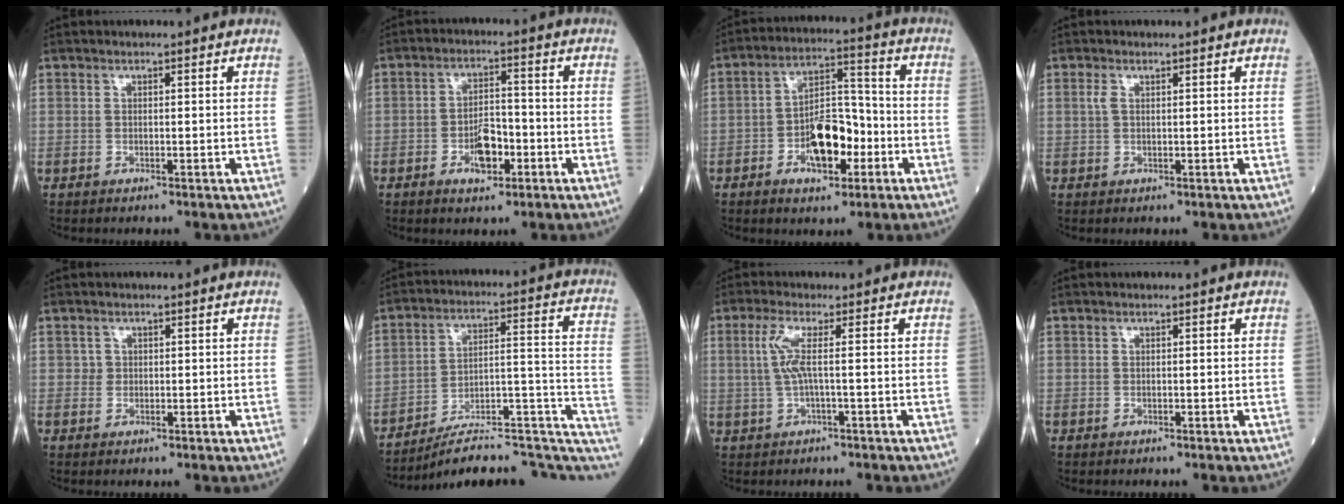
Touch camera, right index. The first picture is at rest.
{"total": 5.6, "force": [-2.3, 2.3, 4.5], "torque": [-0.082, 0.003, -0.038]}
{"total": 9.7, "force": [-3.5, 4.2, 8.1], "torque": [-0.144, 0.017, -0.057]}
{"total": 1.1, "force": [0.5, 0.5, 0.9], "torque": [-0.027, 0.008, 0.011]}
{"total": 0.7, "force": [0.1, 0.7, 0.0], "torque": [0.007, 0.004, -0.001]}
{"total": 18.7, "force": [-15.0, 4.9, 10.0], "torque": [-0.078, 0.065, -0.208]}
{"total": 3.7, "force": [0.4, -0.1, 3.7], "torque": [-0.090, 0.005, 0.009]}
{"total": 0.0}